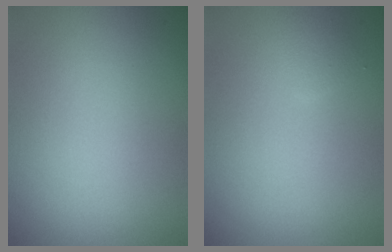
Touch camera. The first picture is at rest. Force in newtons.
{"total": 0.7, "press": 0.7, "slide": 0.0}